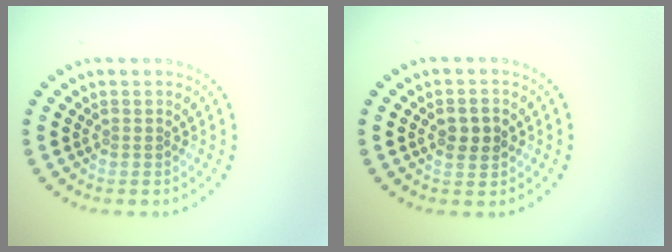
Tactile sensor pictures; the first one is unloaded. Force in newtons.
{"total": 2.3, "press": 2.3, "slide": 0.2}